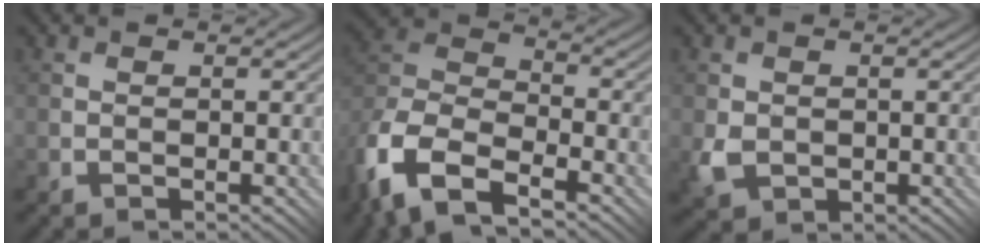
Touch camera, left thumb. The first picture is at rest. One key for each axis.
{"total": 13.6, "fx": -8.6, "fy": 6.8, "fz": 8.1, "tx": -0.195, "ty": -0.029, "tz": -0.172}
{"total": 2.8, "fx": -0.2, "fy": 2.5, "fz": 1.4, "tx": -0.040, "ty": -0.009, "tz": -0.003}